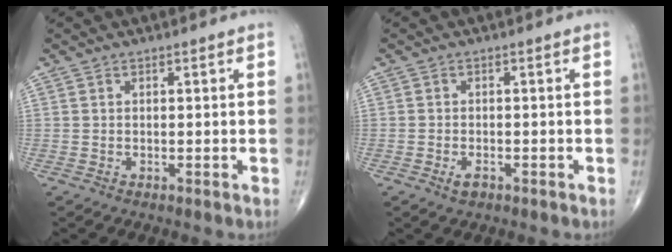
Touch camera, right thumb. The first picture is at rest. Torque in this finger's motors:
{"motor_torque": [-0.24, -0.05, 0.07, 0.07, 0.00]}